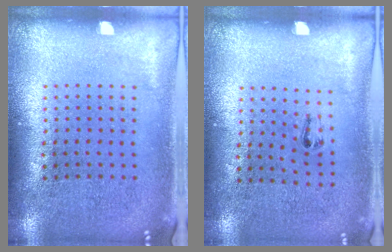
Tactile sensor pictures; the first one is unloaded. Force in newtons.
{"total": 0.6, "press": 0.3, "slide": 0.5}